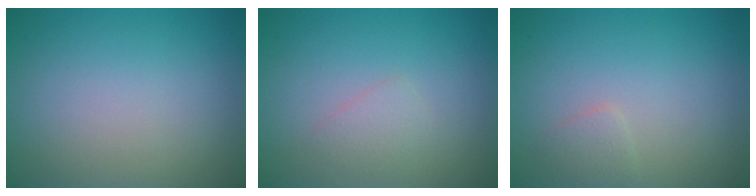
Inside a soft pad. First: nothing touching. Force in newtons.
{"total": 1.3, "press": 1.3, "slide": 0.0}
{"total": 1.1, "press": 1.1, "slide": 0.1}